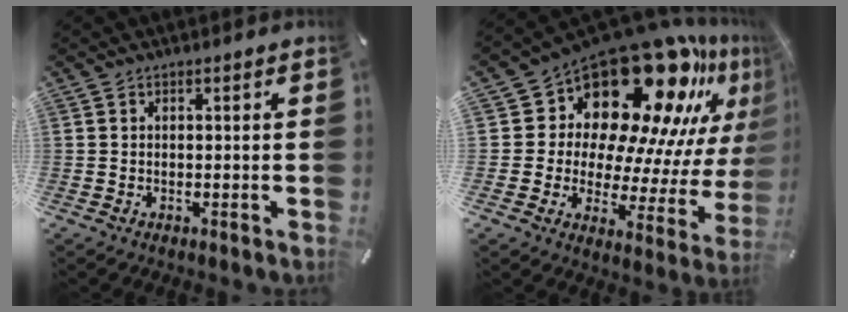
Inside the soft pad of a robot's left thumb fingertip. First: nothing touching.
{"total": 22.8, "force": [16.4, 11.9, 10.4], "torque": [-0.138, -0.158, 0.283]}